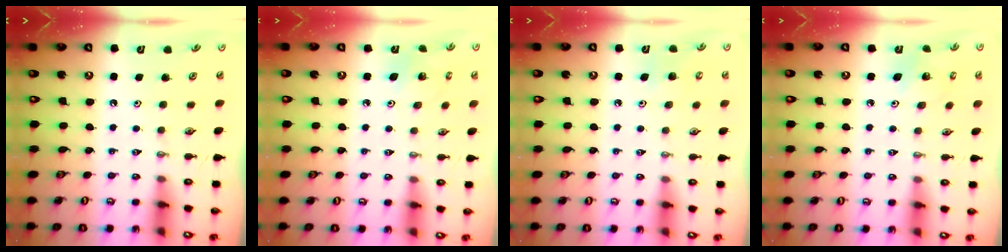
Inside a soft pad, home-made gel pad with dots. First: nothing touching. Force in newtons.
{"total": 3.3, "press": 3.2, "slide": 0.3}
{"total": 6.4, "press": 6.3, "slide": 0.9}
{"total": 3.7, "press": 3.6, "slide": 0.3}